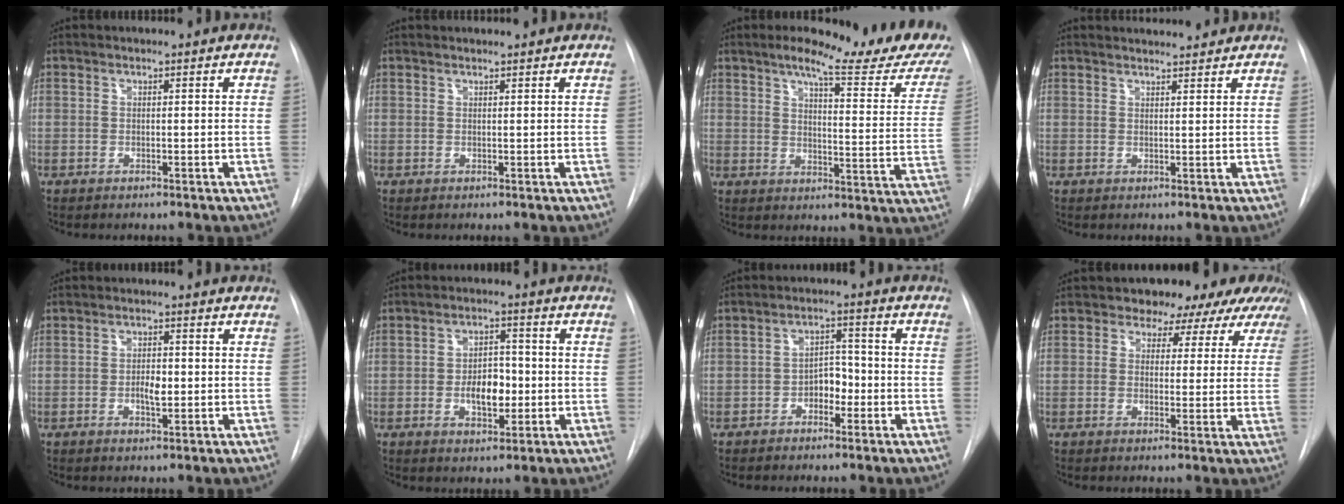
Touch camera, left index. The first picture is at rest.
{"total": 1.6, "force": [1.5, 0.0, 0.5], "torque": [-0.005, 0.016, 0.027]}
{"total": 18.9, "force": [16.0, 1.3, 10.0], "torque": [-0.130, -0.059, 0.189]}
{"total": 5.0, "force": [4.8, 0.5, 1.2], "torque": [-0.019, 0.020, 0.062]}
{"total": 2.8, "force": [-0.4, 1.1, 2.5], "torque": [-0.043, 0.002, -0.005]}
{"total": 6.0, "force": [-1.0, 3.2, 5.0], "torque": [-0.080, 0.008, -0.013]}
{"total": 3.9, "force": [-1.7, 2.4, 2.6], "torque": [-0.036, 0.014, -0.031]}
{"total": 9.4, "force": [7.3, 5.6, 2.0], "torque": [0.001, 0.016, 0.060]}